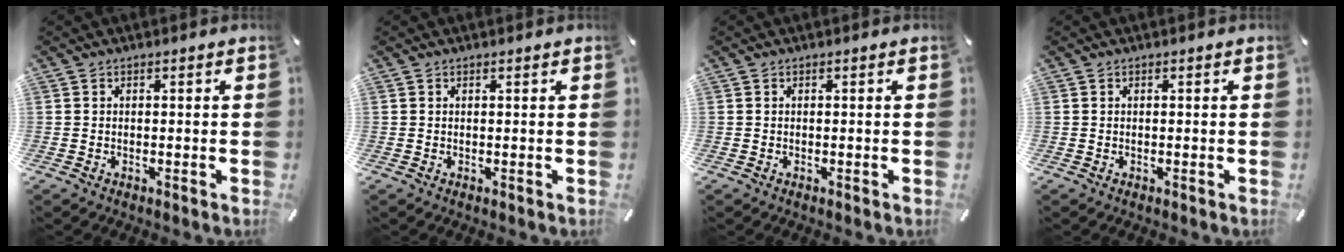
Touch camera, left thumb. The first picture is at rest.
{"total": 0.0}
{"total": 0.0}
{"total": 0.0}